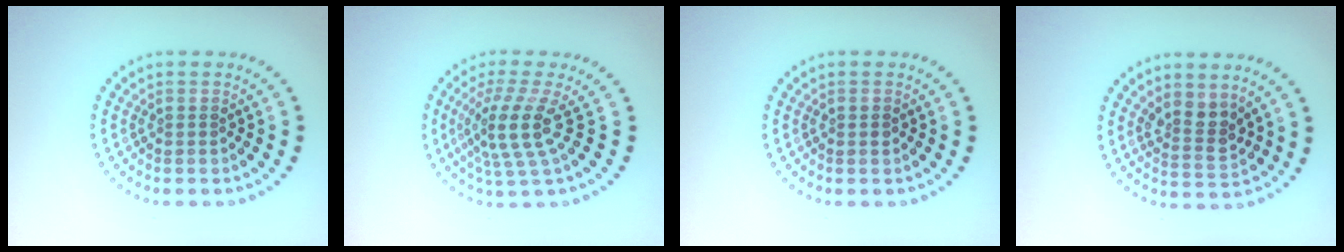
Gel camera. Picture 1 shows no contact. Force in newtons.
{"total": 4.1, "press": 2.9, "slide": 2.9}
{"total": 0.8, "press": 0.8, "slide": 0.0}
{"total": 2.7, "press": 2.3, "slide": 1.4}